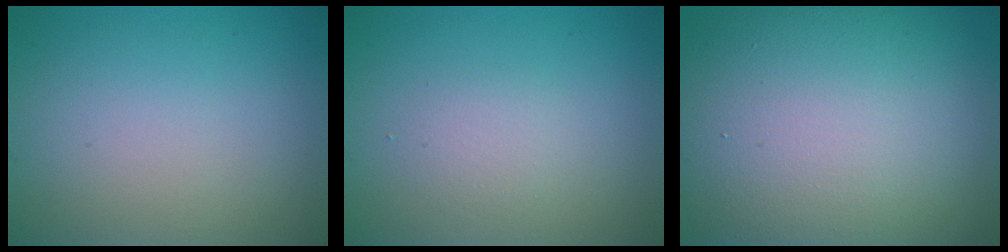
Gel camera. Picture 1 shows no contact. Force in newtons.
{"total": 1.4, "press": 1.4, "slide": 0.1}
{"total": 16.5, "press": 16.4, "slide": 1.1}